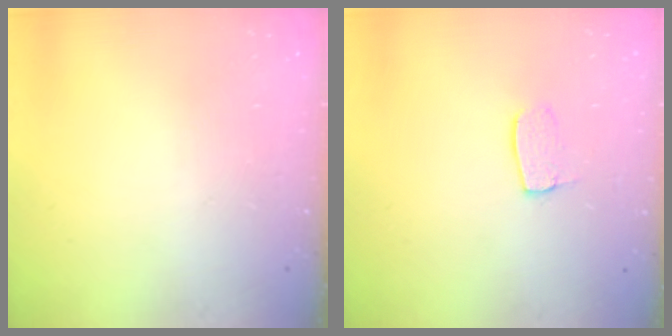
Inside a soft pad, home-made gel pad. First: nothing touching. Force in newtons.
{"total": 6.8, "press": 6.8, "slide": 0.4}